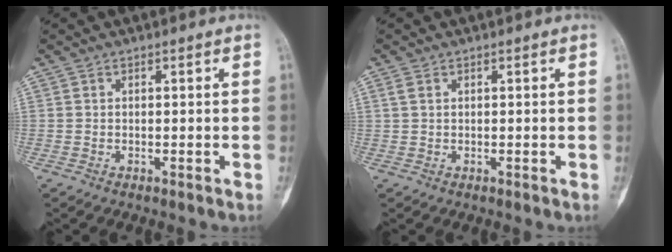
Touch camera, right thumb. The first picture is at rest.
{"total": 0.7, "force": [0.2, 0.4, 0.5], "torque": [-0.015, 0.002, 0.006]}